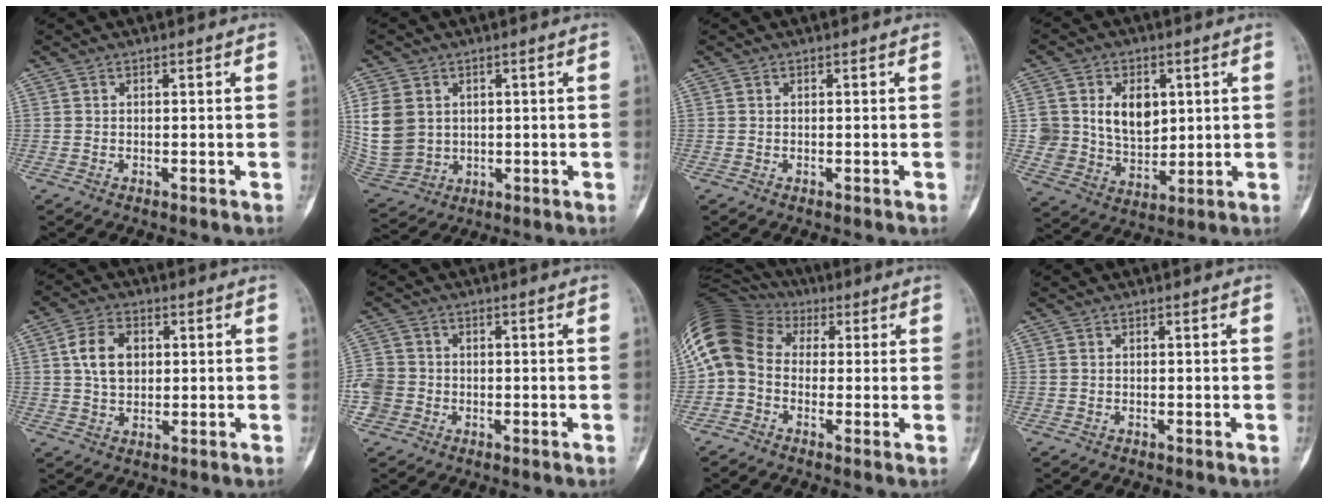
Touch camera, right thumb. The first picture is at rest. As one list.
[{"total": 10.9, "force": [2.2, 8.9, 5.9], "torque": [-0.111, -0.003, 0.062]}, {"total": 0.0}, {"total": 11.5, "force": [3.0, 8.6, 7.0], "torque": [-0.076, -0.020, 0.066]}, {"total": 7.7, "force": [1.6, 5.3, 5.4], "torque": [-0.082, 0.001, 0.025]}, {"total": 6.2, "force": [-1.5, 5.6, 2.1], "torque": [-0.042, 0.013, -0.028]}, {"total": 14.5, "force": [1.5, 11.7, 8.5], "torque": [-0.165, 0.048, 0.015]}, {"total": 0.0}]